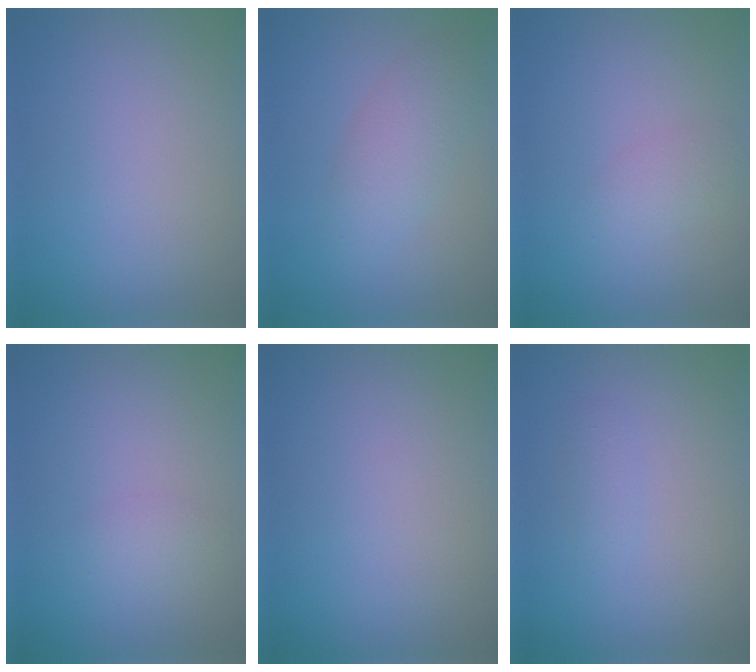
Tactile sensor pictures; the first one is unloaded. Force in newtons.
{"total": 2.9, "press": 2.9, "slide": 0.1}
{"total": 1.6, "press": 1.6, "slide": 0.0}
{"total": 1.3, "press": 1.3, "slide": 0.0}
{"total": 0.0}
{"total": 1.0, "press": 1.0, "slide": 0.1}